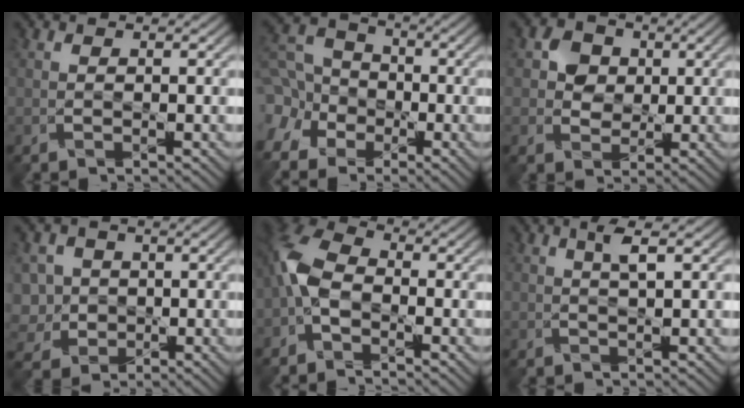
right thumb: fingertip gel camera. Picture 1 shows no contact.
{"total": 12.4, "force": [-4.9, 9.9, 5.7], "torque": [-0.181, -0.021, -0.110]}
{"total": 4.0, "force": [0.9, 3.3, 1.9], "torque": [-0.048, 0.010, 0.004]}
{"total": 7.0, "force": [-0.6, 6.4, 2.8], "torque": [-0.112, 0.014, -0.036]}
{"total": 7.3, "force": [-2.3, 4.0, 5.6], "torque": [-0.157, 0.005, -0.061]}
{"total": 2.2, "force": [1.0, -0.2, 1.9], "torque": [-0.043, 0.007, 0.020]}